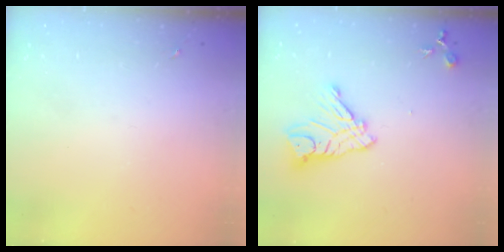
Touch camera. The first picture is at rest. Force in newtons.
{"total": 12.8, "press": 12.7, "slide": 1.0}